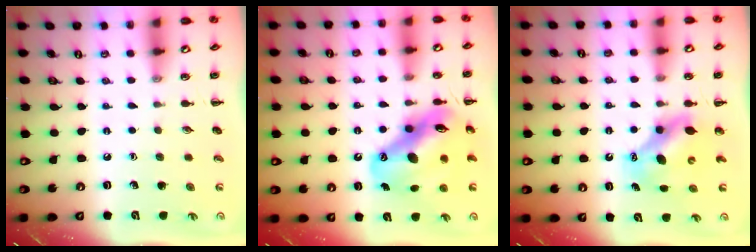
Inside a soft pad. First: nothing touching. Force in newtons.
{"total": 16.9, "press": 16.2, "slide": 4.9}
{"total": 6.9, "press": 6.7, "slide": 1.6}